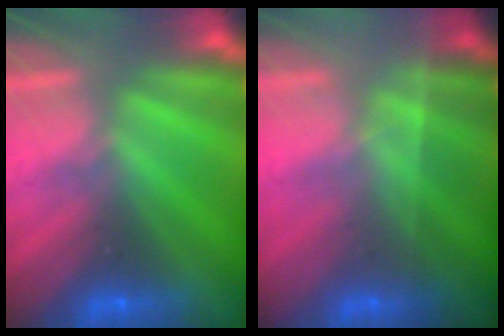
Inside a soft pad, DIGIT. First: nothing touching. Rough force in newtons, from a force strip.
{"total": 1.9}